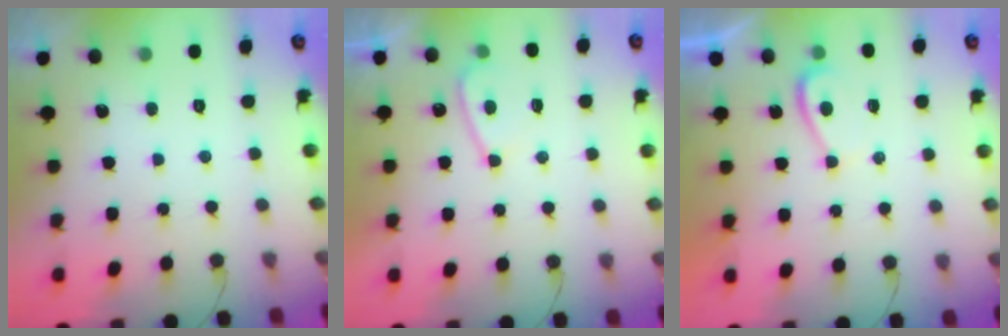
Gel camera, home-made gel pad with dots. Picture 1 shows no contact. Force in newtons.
{"total": 4.8, "press": 4.8, "slide": 0.6}
{"total": 1.4, "press": 1.3, "slide": 0.5}